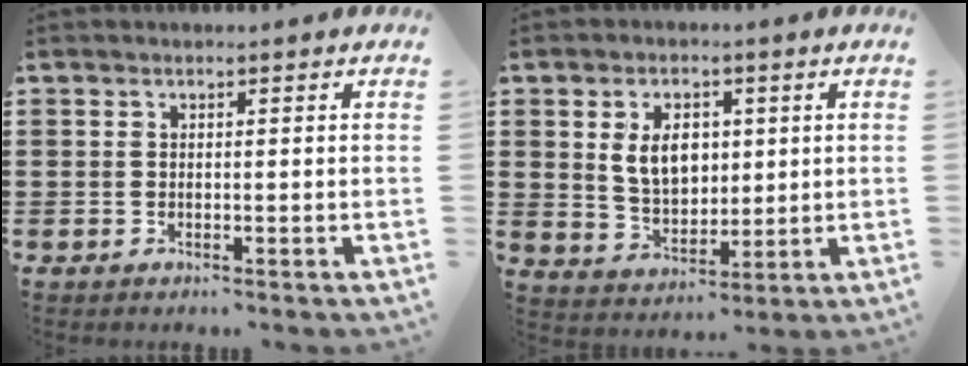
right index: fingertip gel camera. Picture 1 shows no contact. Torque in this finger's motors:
{"motor_torque": [0.39, 0.09, 0.50, 0.08]}